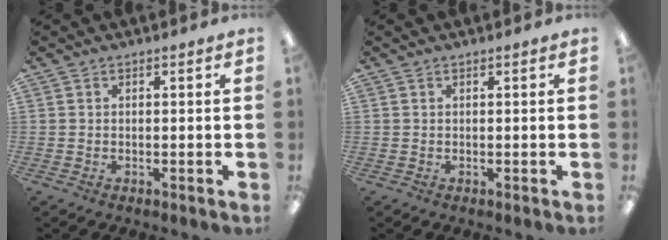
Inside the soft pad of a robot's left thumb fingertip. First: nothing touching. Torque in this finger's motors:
{"motor_torque": [0.00, 0.00, 0.04, -0.12, 0.00]}